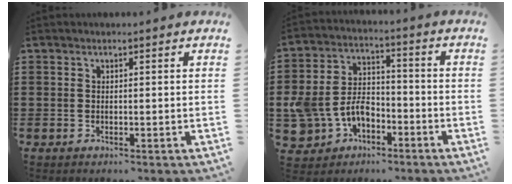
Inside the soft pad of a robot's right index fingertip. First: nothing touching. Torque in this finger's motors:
{"motor_torque": [0.73, -0.39, 0.50, 0.21]}